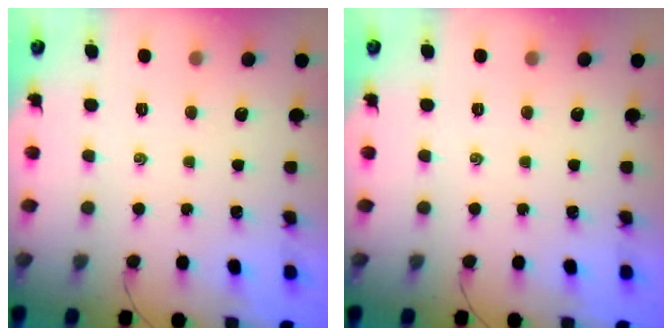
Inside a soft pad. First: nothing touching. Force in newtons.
{"total": 0.0}